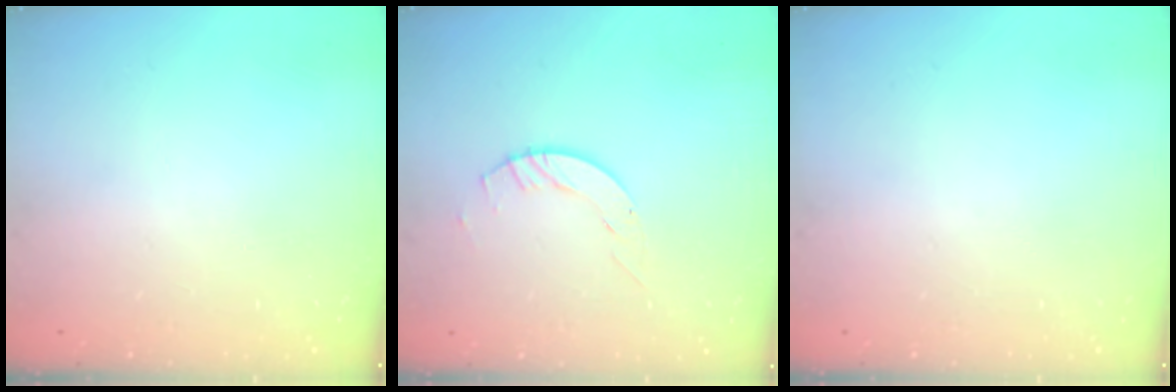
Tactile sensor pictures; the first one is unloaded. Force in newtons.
{"total": 2.1, "press": 2.1, "slide": 0.3}
{"total": 0.0}